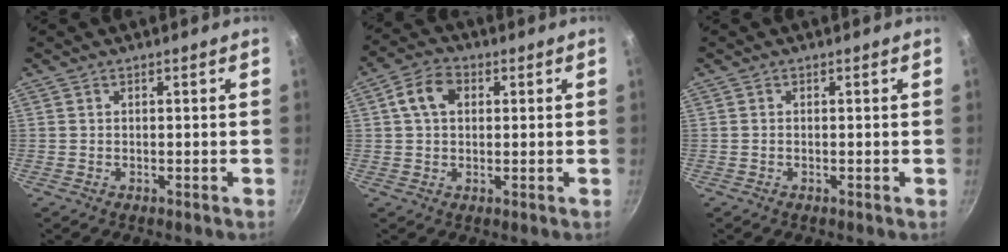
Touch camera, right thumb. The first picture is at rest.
{"total": 6.6, "force": [1.6, 4.5, 4.5], "torque": [-0.075, 0.015, 0.020]}
{"total": 0.0}